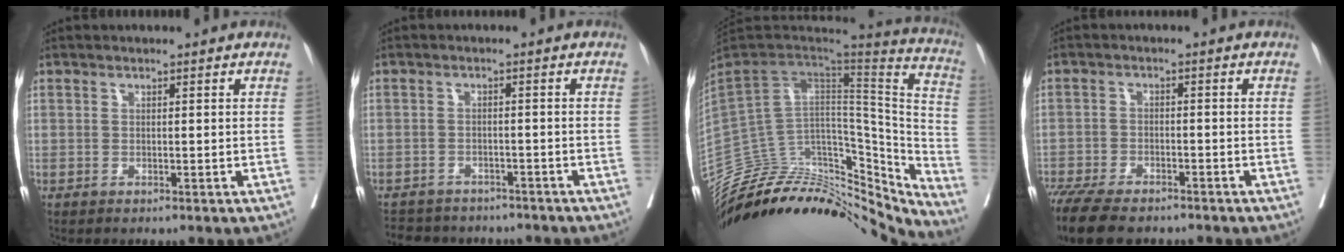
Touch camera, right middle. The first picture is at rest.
{"total": 10.6, "force": [-9.5, 4.0, 2.8], "torque": [-0.059, 0.004, -0.118]}
{"total": 34.9, "force": [-29.9, 12.8, 12.6], "torque": [-0.177, 0.024, -0.419]}
{"total": 12.0, "force": [-9.8, 3.7, 6.0], "torque": [-0.118, -0.017, -0.156]}